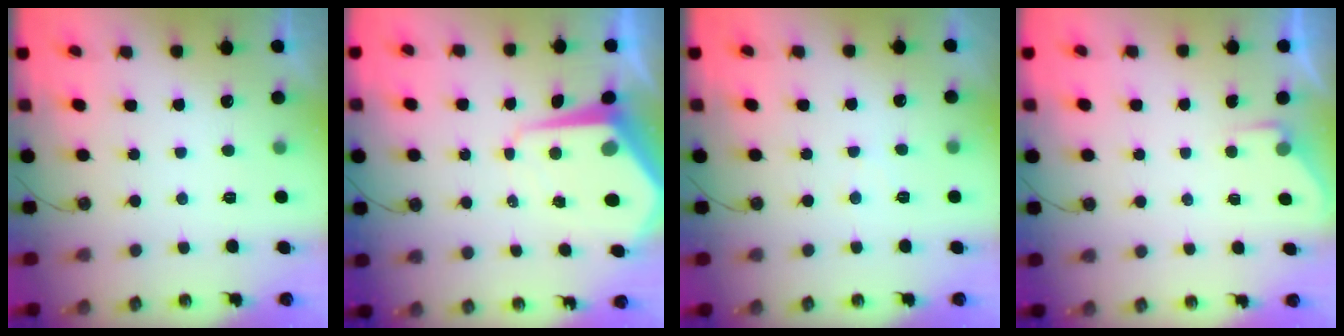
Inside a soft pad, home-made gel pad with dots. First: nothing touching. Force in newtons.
{"total": 8.3, "press": 8.3, "slide": 0.7}
{"total": 3.8, "press": 3.7, "slide": 0.7}
{"total": 2.4, "press": 2.4, "slide": 0.4}